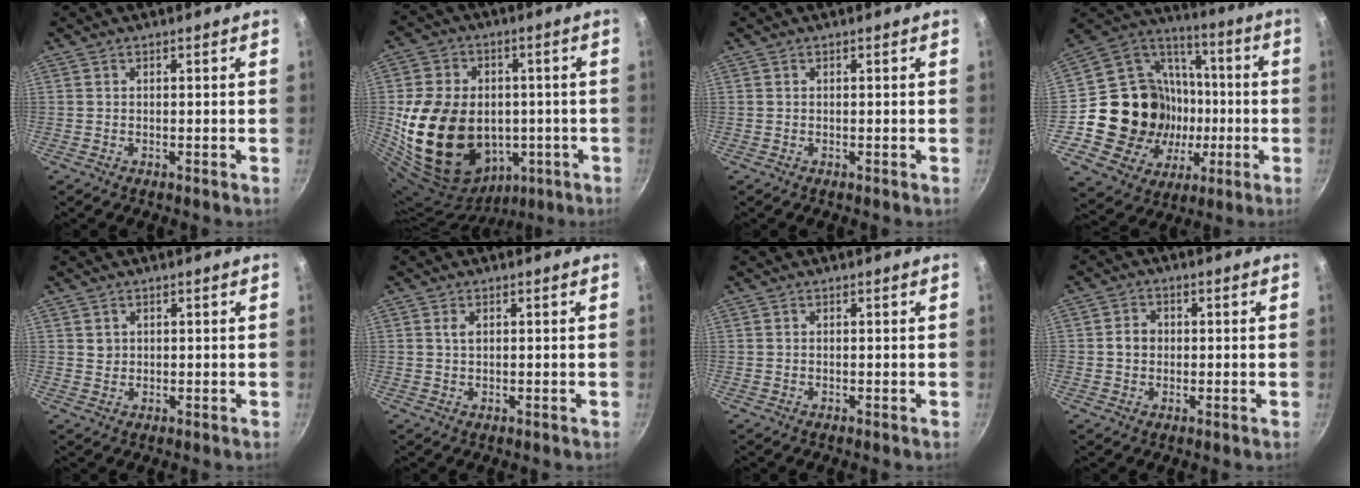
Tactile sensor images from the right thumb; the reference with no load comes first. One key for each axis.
{"total": 22.5, "fx": -2.5, "fy": 17.4, "fz": 14.0, "tx": -0.237, "ty": 0.028, "tz": -0.018}
{"total": 0.0}
{"total": 25.6, "fx": -2.5, "fy": 21.8, "fz": 13.1, "tx": -0.212, "ty": 0.029, "tz": -0.021}
{"total": 1.3, "fx": 0.6, "fy": 1.2, "fz": 0.3, "tx": 0.002, "ty": 0.003, "tz": 0.010}
{"total": 1.4, "fx": 0.5, "fy": 0.7, "fz": 1.1, "tx": -0.020, "ty": 0.000, "tz": 0.008}
{"total": 0.0}
{"total": 3.4, "fx": -0.1, "fy": 3.0, "fz": 1.6, "tx": -0.010, "ty": 0.008, "tz": -0.006}